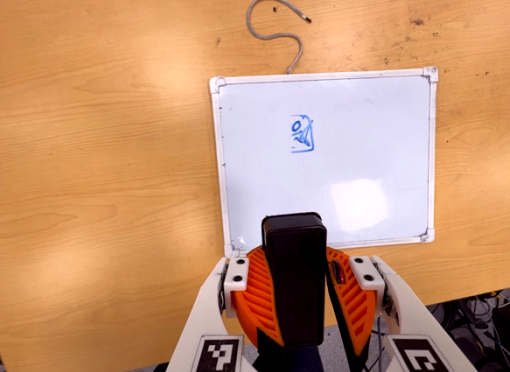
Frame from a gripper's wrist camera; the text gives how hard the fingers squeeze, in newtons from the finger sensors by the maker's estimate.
{"total": 11.0, "left": 10.9, "right": 11.1}